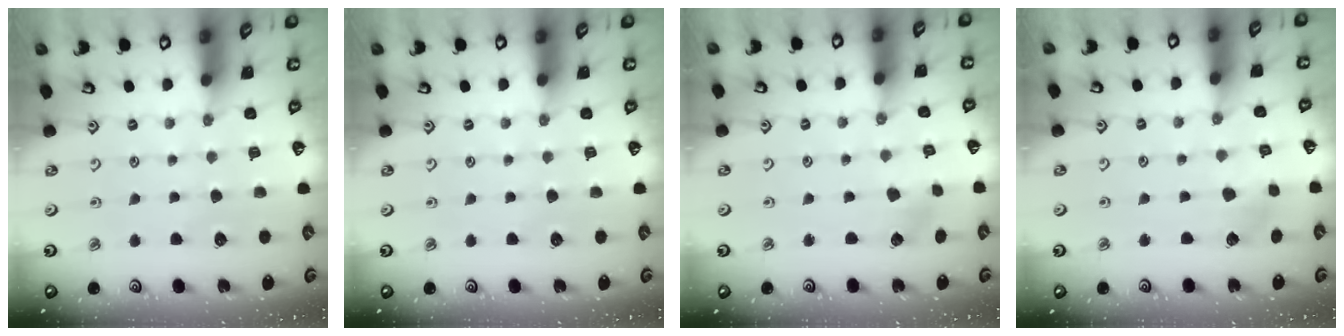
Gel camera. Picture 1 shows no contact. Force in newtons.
{"total": 0.0}
{"total": 2.3, "press": 2.1, "slide": 0.7}
{"total": 4.3, "press": 4.3, "slide": 0.7}